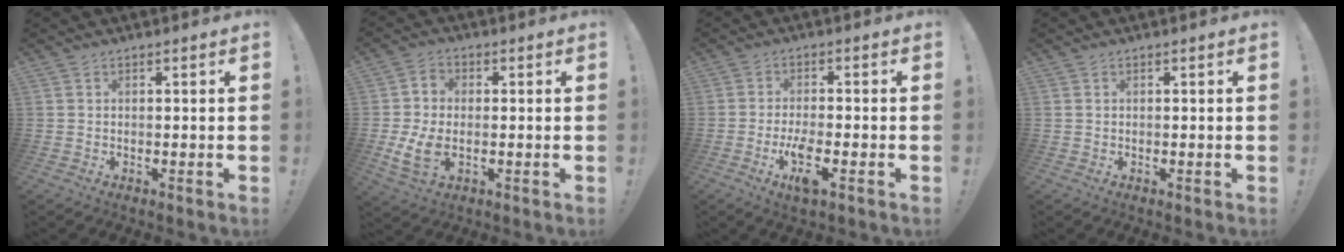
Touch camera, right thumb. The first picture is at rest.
{"total": 9.2, "force": [-1.7, 6.0, 6.8], "torque": [-0.139, -0.005, -0.025]}
{"total": 7.3, "force": [-3.0, 2.0, 6.4], "torque": [-0.114, 0.000, -0.048]}
{"total": 0.0}